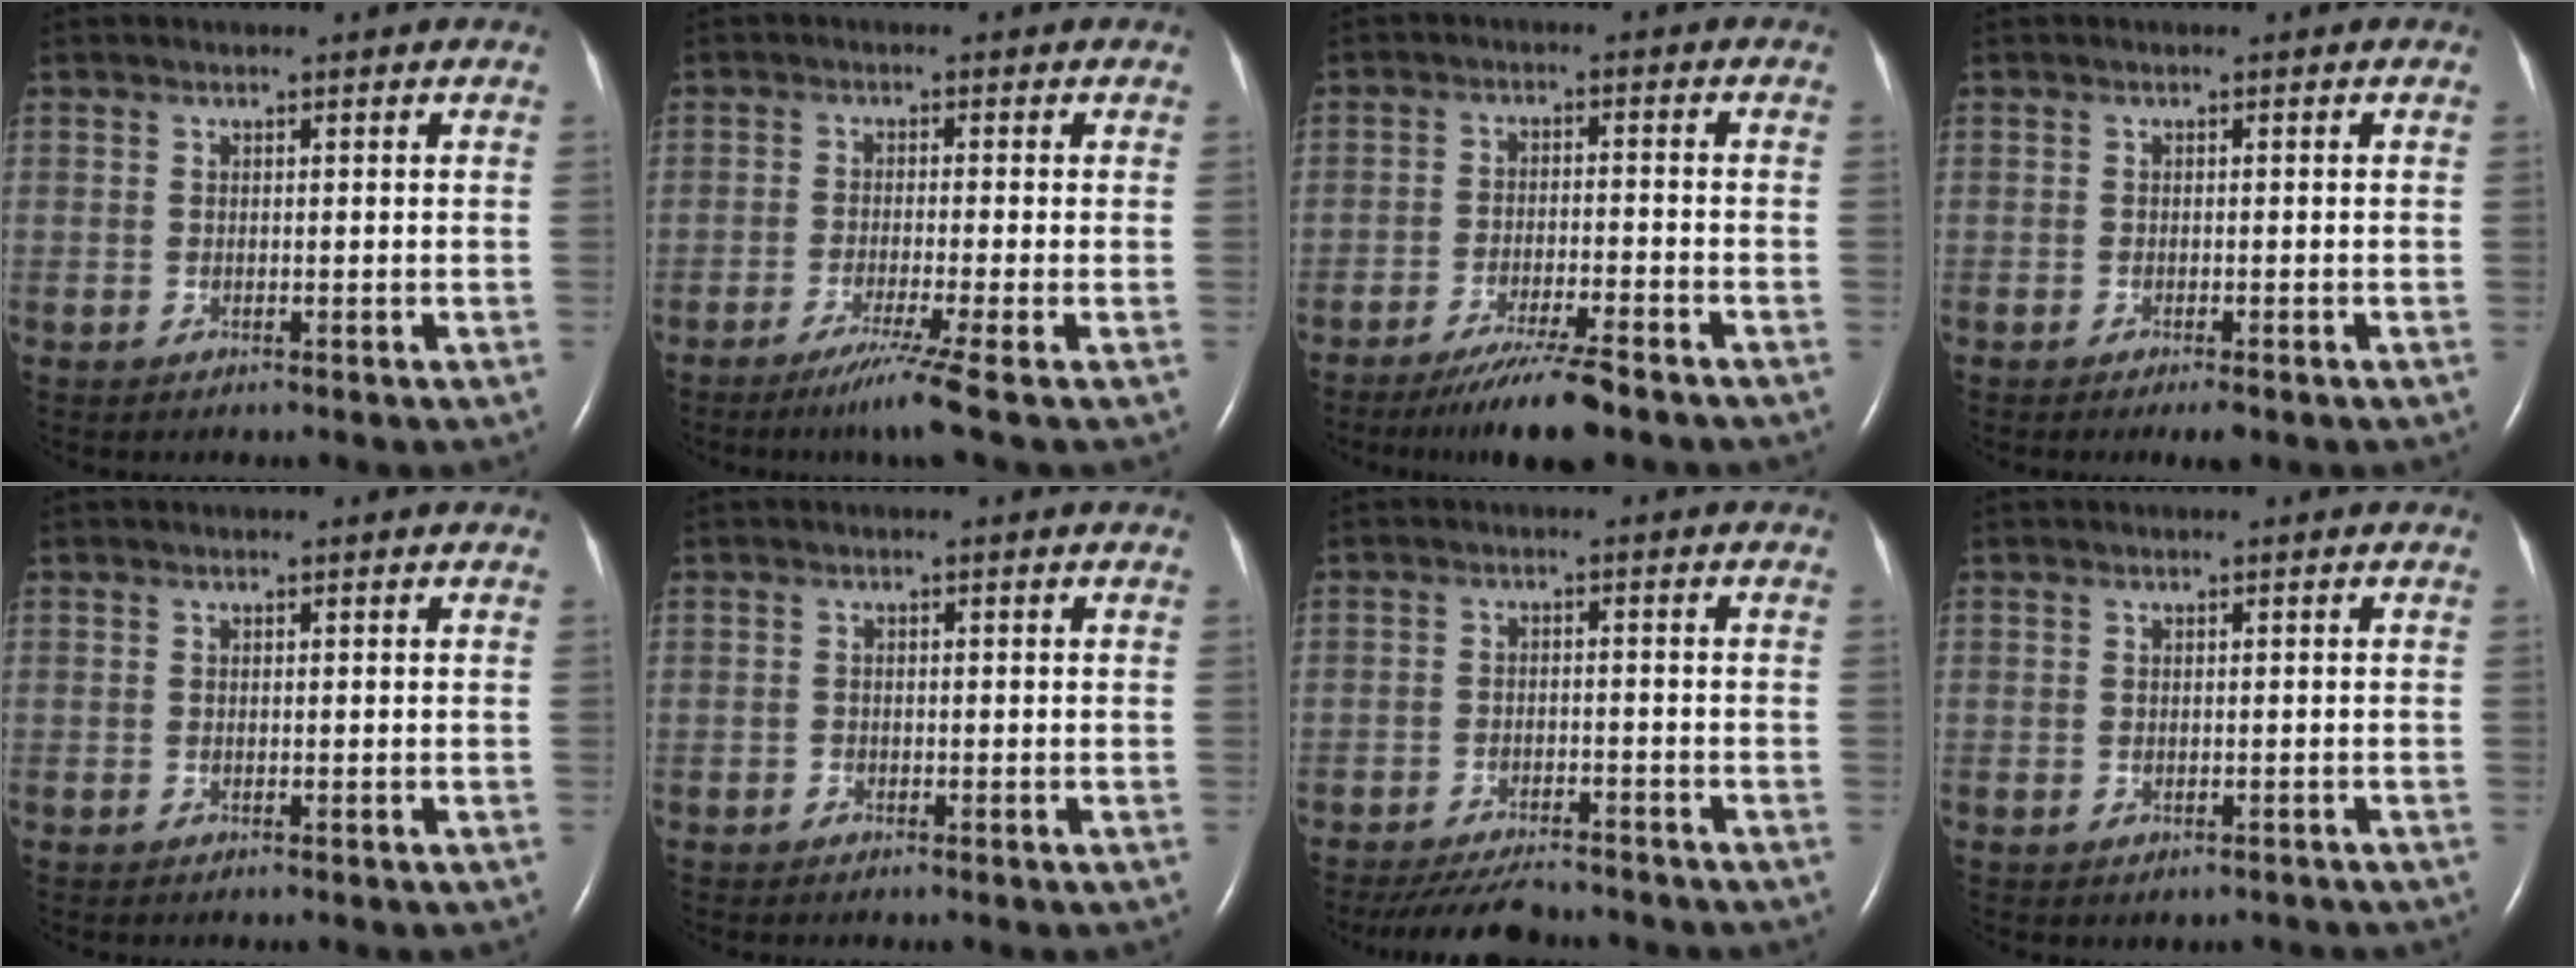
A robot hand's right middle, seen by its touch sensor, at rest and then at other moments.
{"total": 5.9, "force": [-3.9, -1.9, 3.9], "torque": [-0.070, -0.022, -0.073]}
{"total": 8.4, "force": [-6.6, -0.1, 5.2], "torque": [-0.088, -0.023, -0.113]}
{"total": 2.2, "force": [-1.5, 0.5, 1.5], "torque": [-0.023, -0.005, -0.020]}
{"total": 0.0}
{"total": 0.6, "force": [-0.5, 0.3, 0.0], "torque": [-0.005, 0.000, -0.010]}
{"total": 8.8, "force": [-8.1, 1.7, 3.1], "torque": [-0.051, -0.014, -0.122]}
{"total": 1.2, "force": [-0.9, 0.8, 0.3], "torque": [-0.006, 0.000, -0.008]}